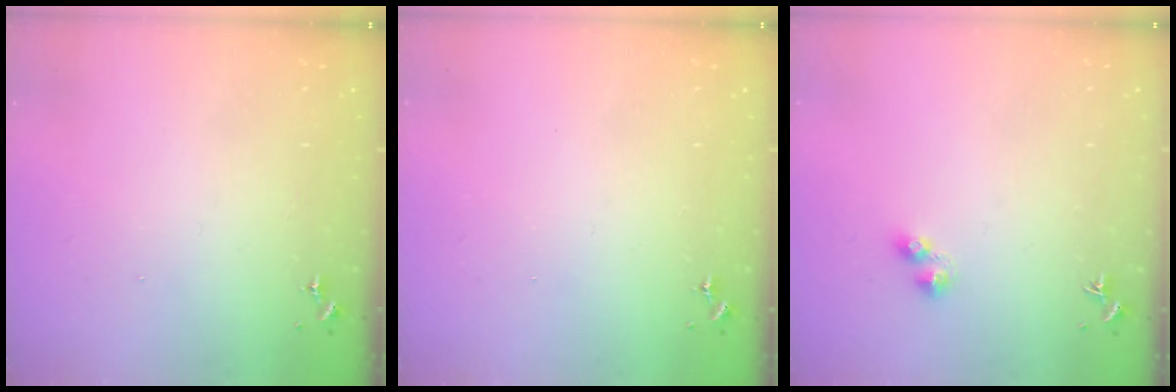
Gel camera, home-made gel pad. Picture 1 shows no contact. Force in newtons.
{"total": 1.3, "press": 0.9, "slide": 0.9}
{"total": 3.3, "press": 3.3, "slide": 0.5}